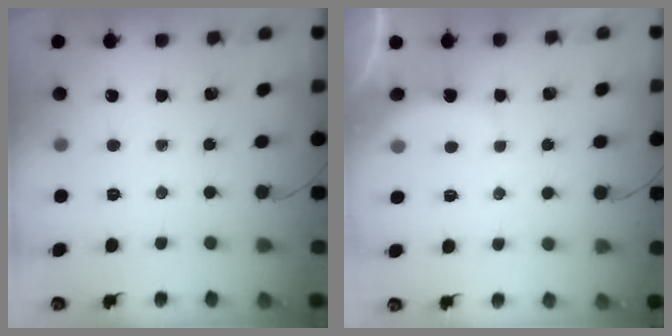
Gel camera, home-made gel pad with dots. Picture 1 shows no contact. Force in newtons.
{"total": 5.1, "press": 5.0, "slide": 0.8}